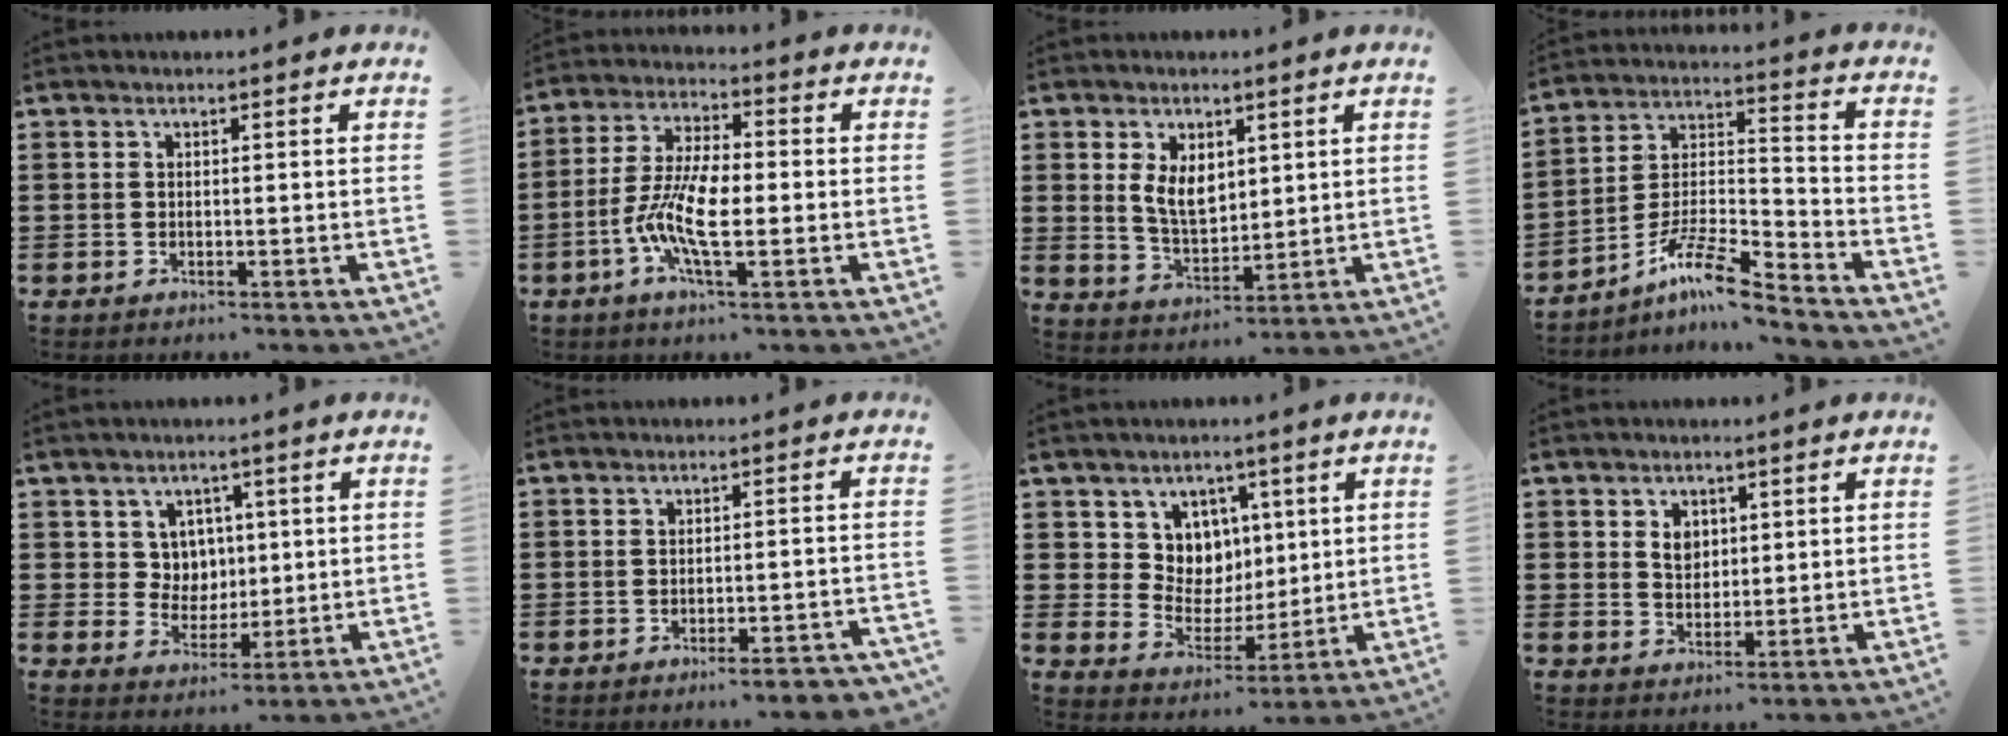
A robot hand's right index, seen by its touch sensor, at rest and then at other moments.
{"total": 9.3, "force": [-2.3, 3.1, 8.5], "torque": [-0.190, -0.010, -0.051]}
{"total": 5.9, "force": [2.0, 3.6, 4.2], "torque": [-0.084, 0.007, 0.036]}
{"total": 9.9, "force": [-7.8, 1.4, 6.0], "torque": [-0.124, 0.006, -0.153]}
{"total": 4.9, "force": [1.6, 4.5, 1.1], "torque": [-0.044, 0.013, 0.029]}
{"total": 2.7, "force": [-2.4, 0.0, 1.4], "torque": [-0.023, -0.002, -0.046]}
{"total": 6.9, "force": [3.3, 6.0, 0.5], "torque": [-0.047, -0.016, 0.062]}
{"total": 3.1, "force": [1.2, 2.5, 1.6], "torque": [-0.031, 0.007, 0.018]}